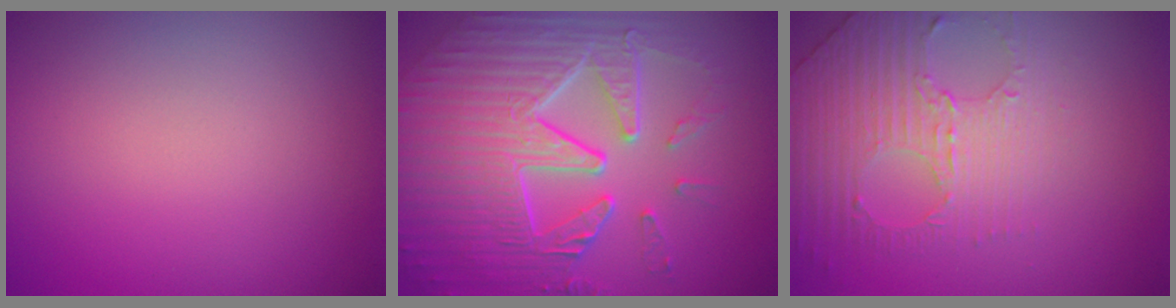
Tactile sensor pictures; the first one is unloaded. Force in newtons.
{"total": 9.8, "press": 6.7, "slide": 7.2}
{"total": 4.1, "press": 3.3, "slide": 2.5}